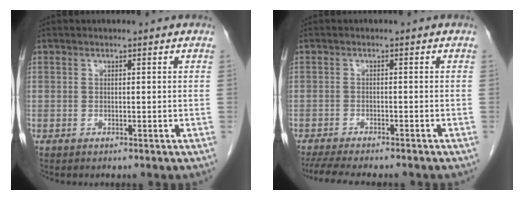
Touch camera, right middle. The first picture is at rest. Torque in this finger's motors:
{"motor_torque": [0.11, -0.10, 0.03, 0.04]}